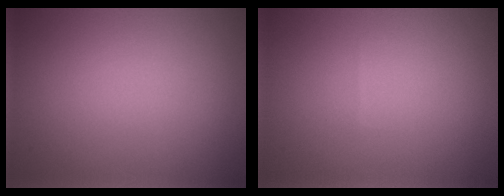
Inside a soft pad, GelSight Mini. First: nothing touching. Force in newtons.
{"total": 0.0}